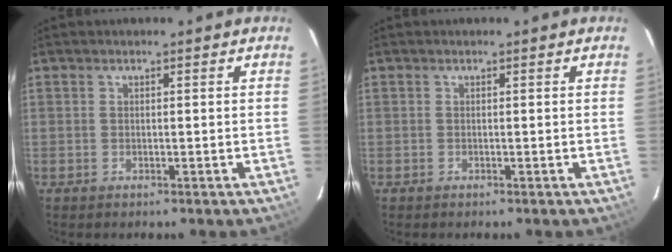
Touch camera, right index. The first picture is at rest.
{"total": 0.0}